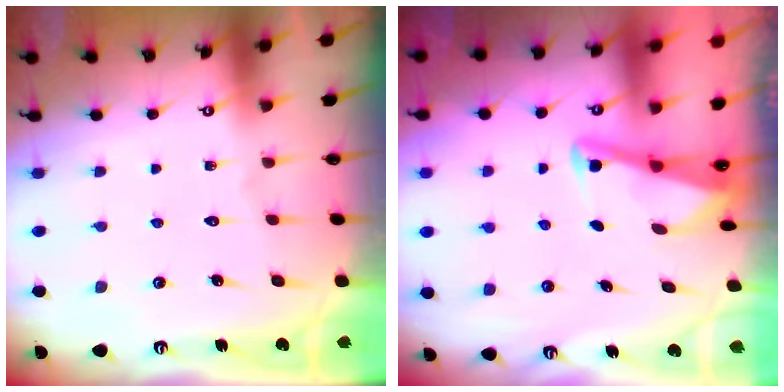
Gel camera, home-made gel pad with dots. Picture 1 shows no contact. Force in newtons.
{"total": 2.8, "press": 2.8, "slide": 0.4}